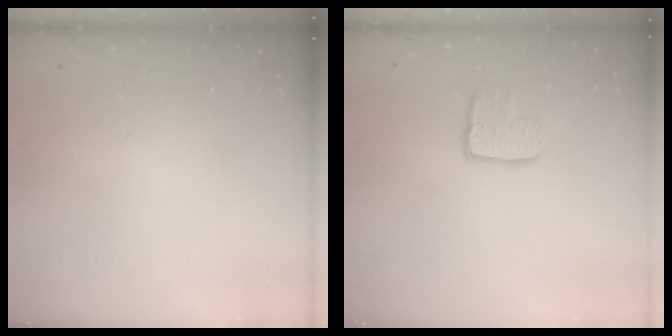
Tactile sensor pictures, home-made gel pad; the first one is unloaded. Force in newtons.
{"total": 9.0, "press": 9.0, "slide": 0.7}